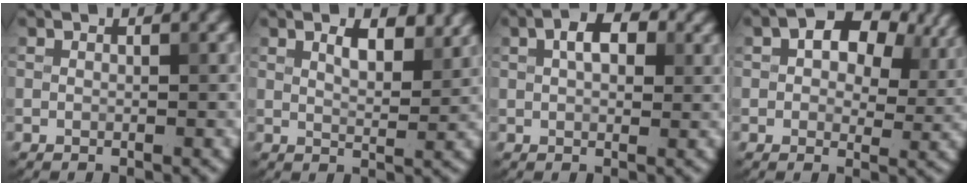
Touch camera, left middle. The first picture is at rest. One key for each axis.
{"total": 3.5, "fx": 2.1, "fy": 1.3, "fz": 2.5, "tx": -0.045, "ty": -0.002, "tz": 0.034}
{"total": 3.7, "fx": 1.2, "fy": 2.1, "fz": 2.8, "tx": -0.046, "ty": 0.008, "tz": 0.018}
{"total": 9.4, "fx": 4.0, "fy": 5.4, "fz": 6.6, "tx": -0.086, "ty": 0.006, "tz": 0.054}